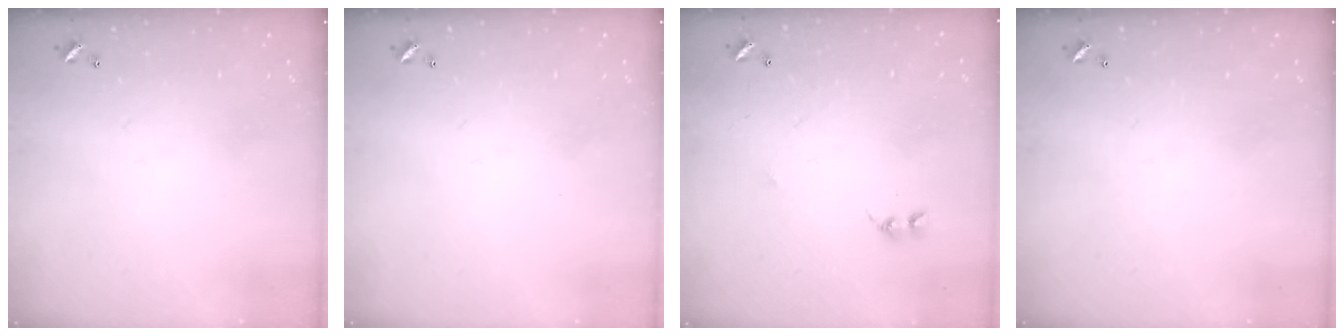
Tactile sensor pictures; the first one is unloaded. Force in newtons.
{"total": 0.0}
{"total": 2.8, "press": 2.7, "slide": 0.4}
{"total": 0.0}